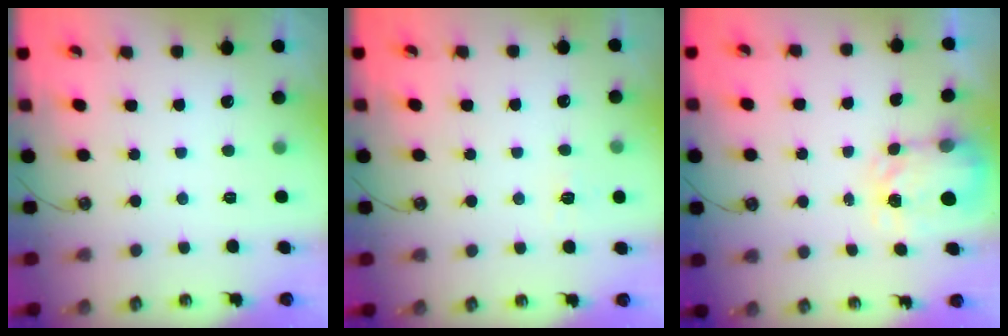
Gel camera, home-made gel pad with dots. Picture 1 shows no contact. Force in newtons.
{"total": 4.6, "press": 4.6, "slide": 0.6}
{"total": 3.8, "press": 3.8, "slide": 0.6}